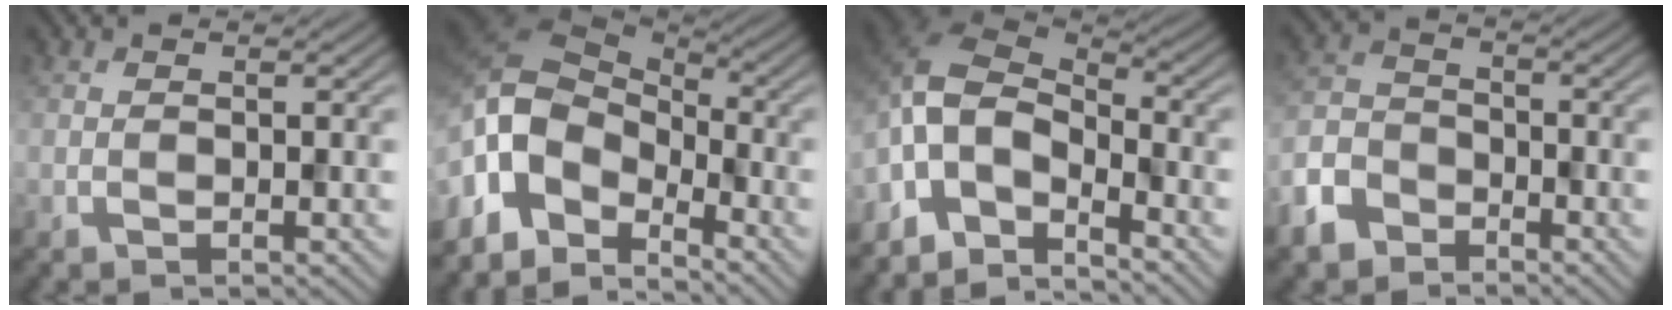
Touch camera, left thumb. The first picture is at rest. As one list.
[{"total": 11.3, "force": [-3.9, 7.1, 7.9], "torque": [-0.197, 0.001, -0.092]}, {"total": 8.7, "force": [-5.6, 4.3, 5.1], "torque": [-0.109, 0.001, -0.134]}, {"total": 6.6, "force": [-4.7, 4.0, 2.4], "torque": [-0.070, -0.008, -0.109]}]